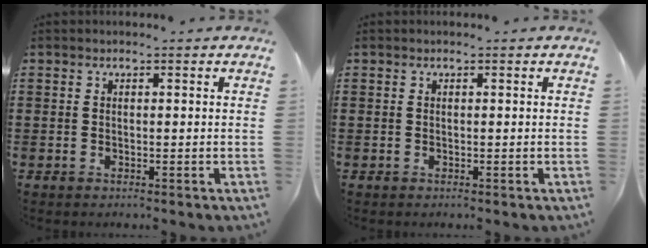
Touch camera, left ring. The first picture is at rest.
{"total": 0.0}